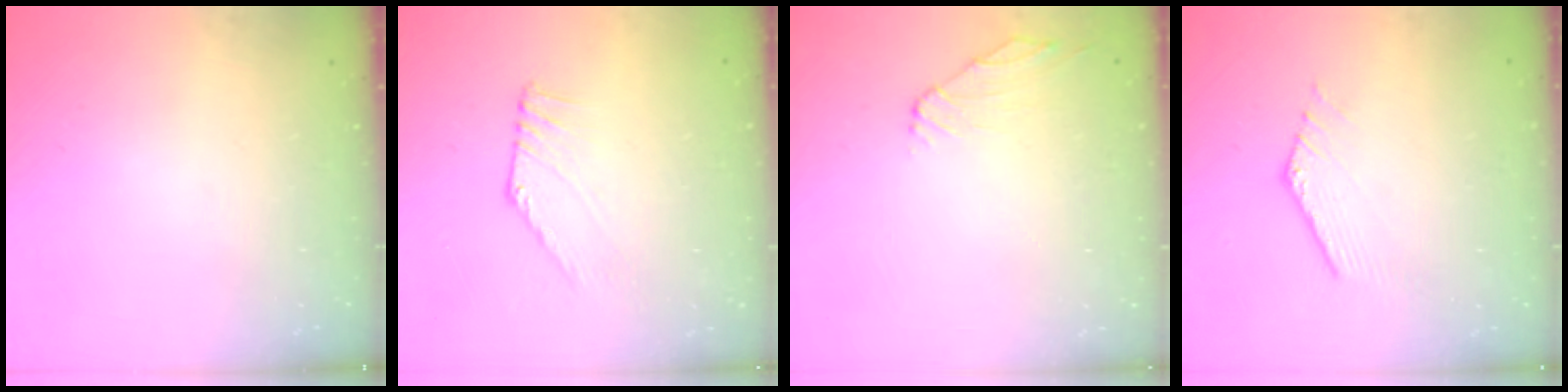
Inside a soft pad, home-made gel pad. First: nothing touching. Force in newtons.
{"total": 2.5, "press": 2.5, "slide": 0.1}
{"total": 0.9, "press": 0.8, "slide": 0.5}
{"total": 0.0}